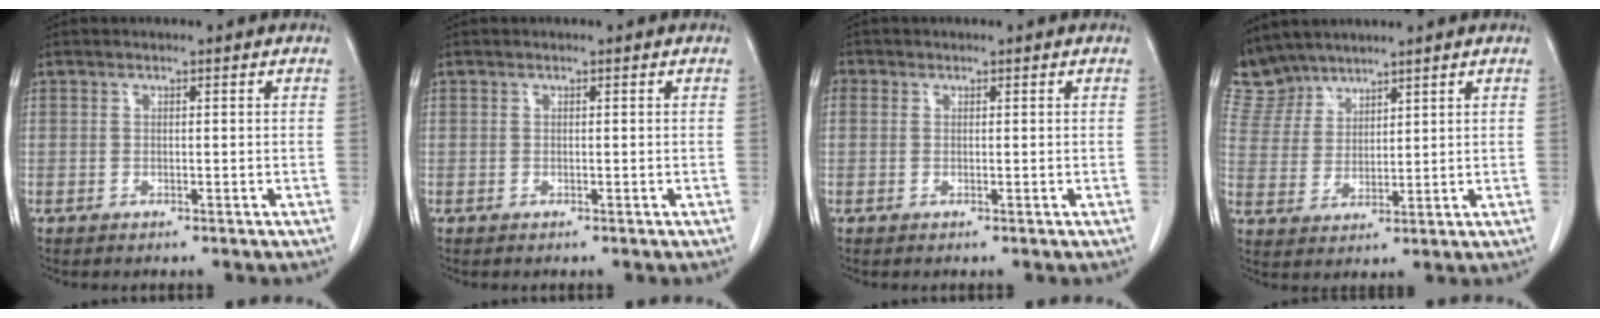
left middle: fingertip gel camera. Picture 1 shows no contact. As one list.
[{"total": 0.0}, {"total": 1.4, "force": [0.5, 1.2, 0.4], "torque": [-0.004, 0.006, 0.007]}, {"total": 6.3, "force": [6.0, 1.9, -0.3], "torque": [-0.007, 0.006, 0.136]}]